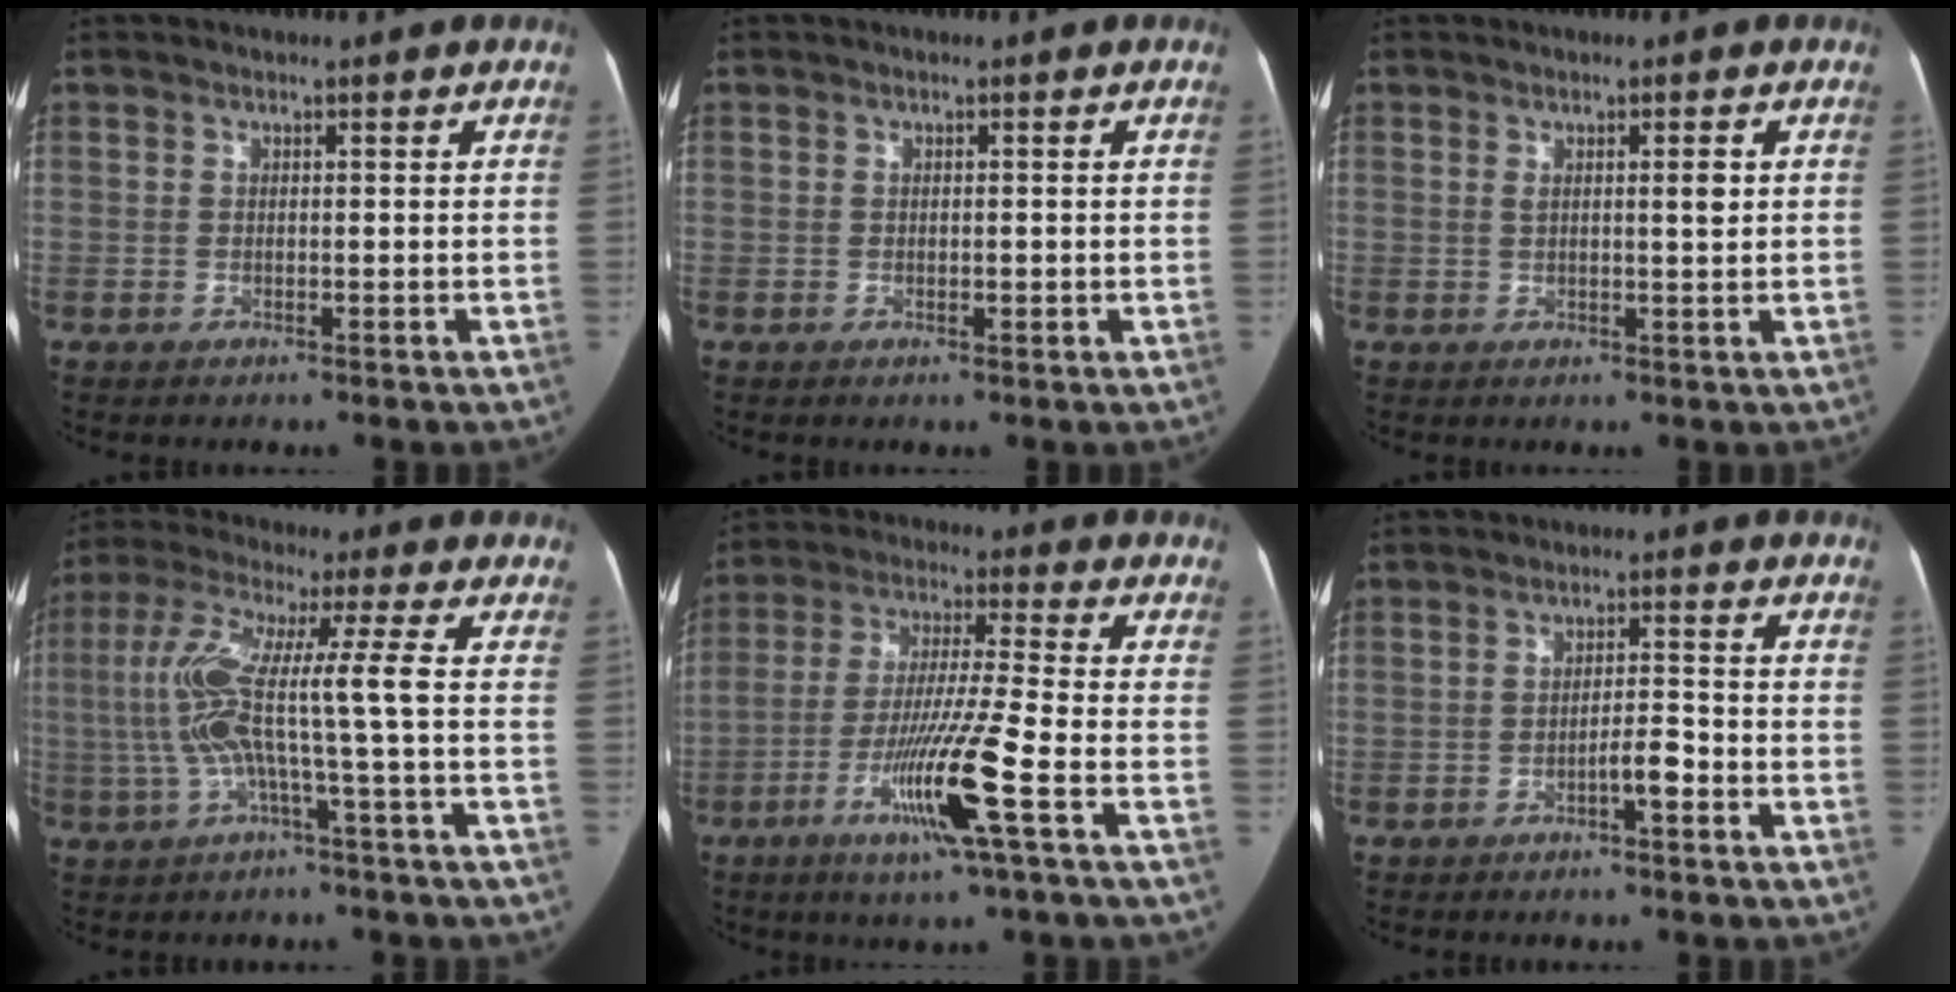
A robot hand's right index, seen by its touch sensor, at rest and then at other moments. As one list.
[{"total": 0.8, "force": [-0.1, 0.5, 0.7], "torque": [-0.007, -0.001, -0.001]}, {"total": 2.7, "force": [0.9, 0.4, 2.5], "torque": [-0.038, 0.001, 0.012]}, {"total": 10.0, "force": [-1.0, -1.2, 9.9], "torque": [-0.212, 0.021, -0.021]}, {"total": 12.4, "force": [-5.3, -1.2, 11.2], "torque": [-0.214, -0.025, -0.104]}, {"total": 3.2, "force": [-1.8, 0.4, 2.6], "torque": [-0.039, 0.006, -0.030]}]